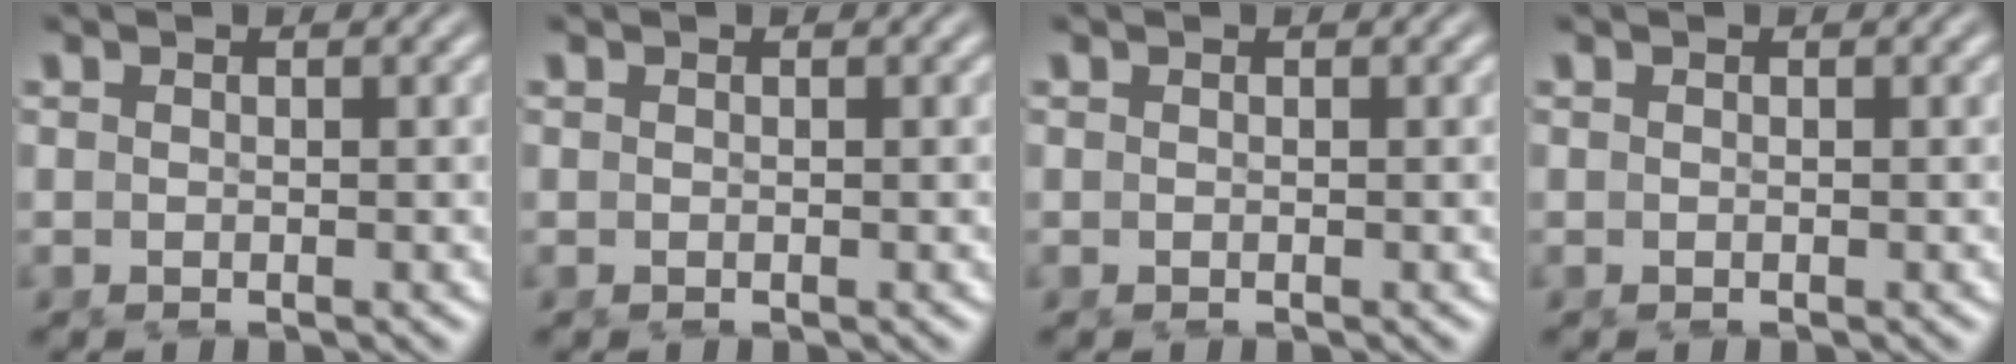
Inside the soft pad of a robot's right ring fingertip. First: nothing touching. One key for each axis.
{"total": 0.0}
{"total": 0.0}
{"total": 0.0}